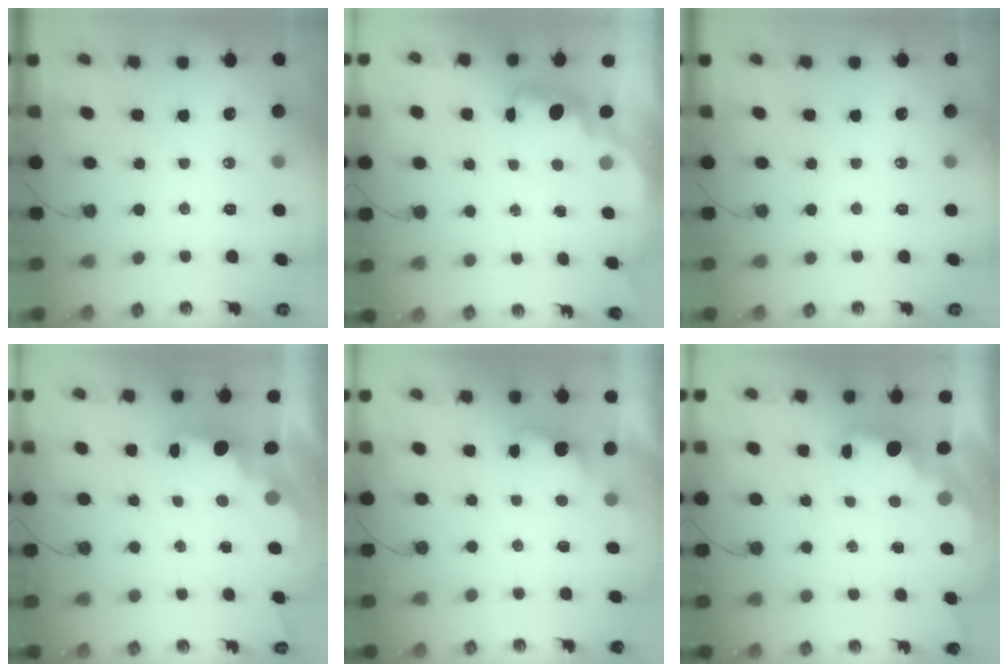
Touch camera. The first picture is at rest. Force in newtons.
{"total": 2.3, "press": 2.2, "slide": 0.6}
{"total": 0.0}
{"total": 1.9, "press": 1.7, "slide": 0.7}
{"total": 1.9, "press": 1.6, "slide": 0.9}
{"total": 2.0, "press": 1.9, "slide": 0.7}